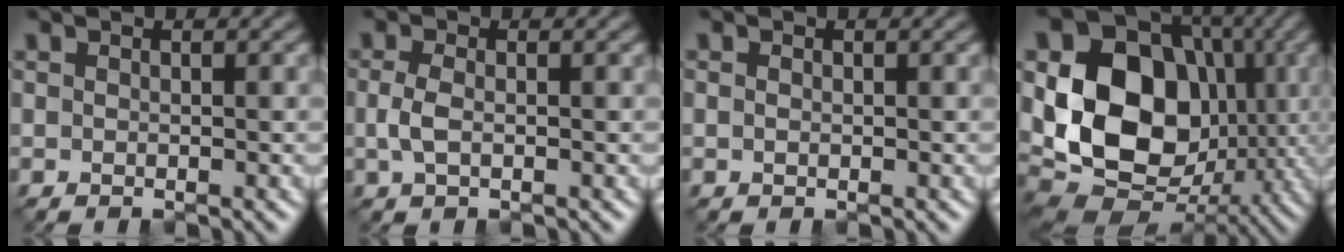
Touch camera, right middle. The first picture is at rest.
{"total": 1.6, "force": [-0.4, 0.8, 1.3], "torque": [-0.033, -0.001, -0.010]}
{"total": 0.0}
{"total": 13.9, "force": [0.6, 10.8, 8.7], "torque": [-0.153, -0.008, 0.001]}